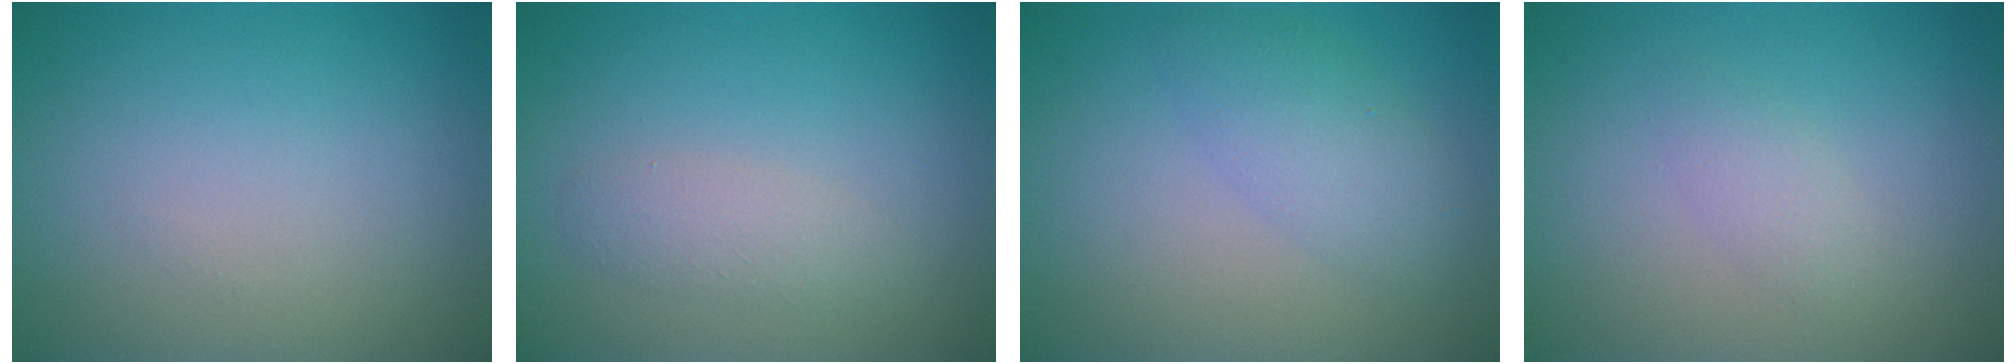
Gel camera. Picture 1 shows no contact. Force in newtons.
{"total": 1.7, "press": 1.7, "slide": 0.1}
{"total": 1.9, "press": 1.9, "slide": 0.2}
{"total": 1.4, "press": 1.4, "slide": 0.1}